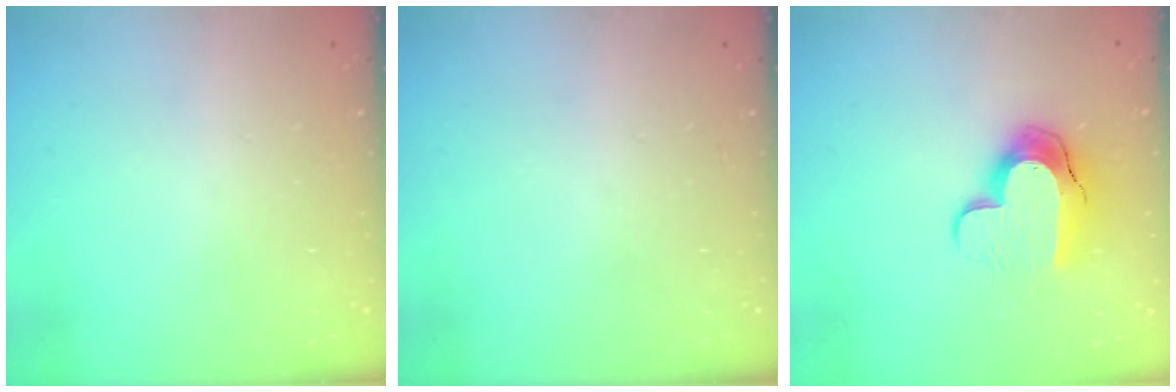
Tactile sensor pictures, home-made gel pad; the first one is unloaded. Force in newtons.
{"total": 0.0}
{"total": 12.7, "press": 12.7, "slide": 0.9}